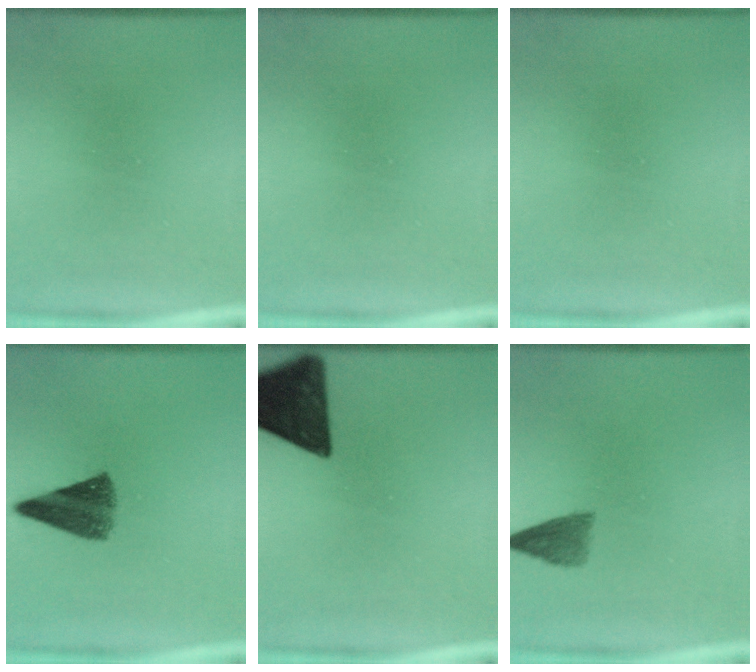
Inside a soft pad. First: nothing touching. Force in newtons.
{"total": 0.0}
{"total": 0.0}
{"total": 7.6}
{"total": 13.8}
{"total": 3.0}